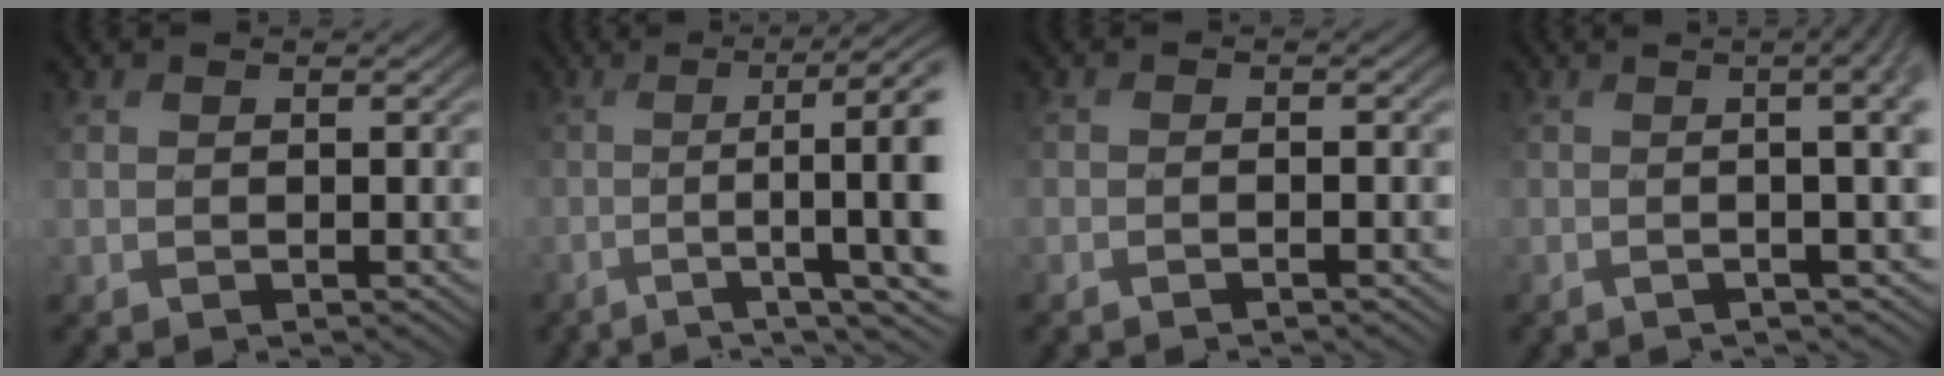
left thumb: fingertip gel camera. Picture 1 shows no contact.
{"total": 10.3, "force": [-0.9, 2.8, 9.9], "torque": [-0.157, -0.011, 0.004]}
{"total": 2.3, "force": [-0.9, 0.7, 2.1], "torque": [-0.025, -0.005, -0.019]}
{"total": 8.8, "force": [0.0, 2.0, 8.6], "torque": [-0.089, 0.007, 0.005]}